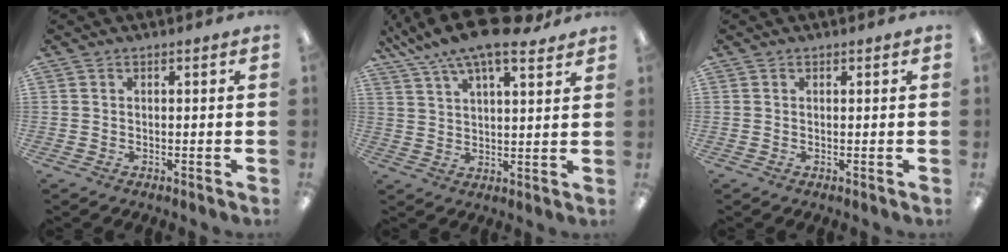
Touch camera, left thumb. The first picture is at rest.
{"total": 14.7, "force": [11.3, 3.5, 8.8], "torque": [-0.162, -0.054, 0.195]}
{"total": 0.0}